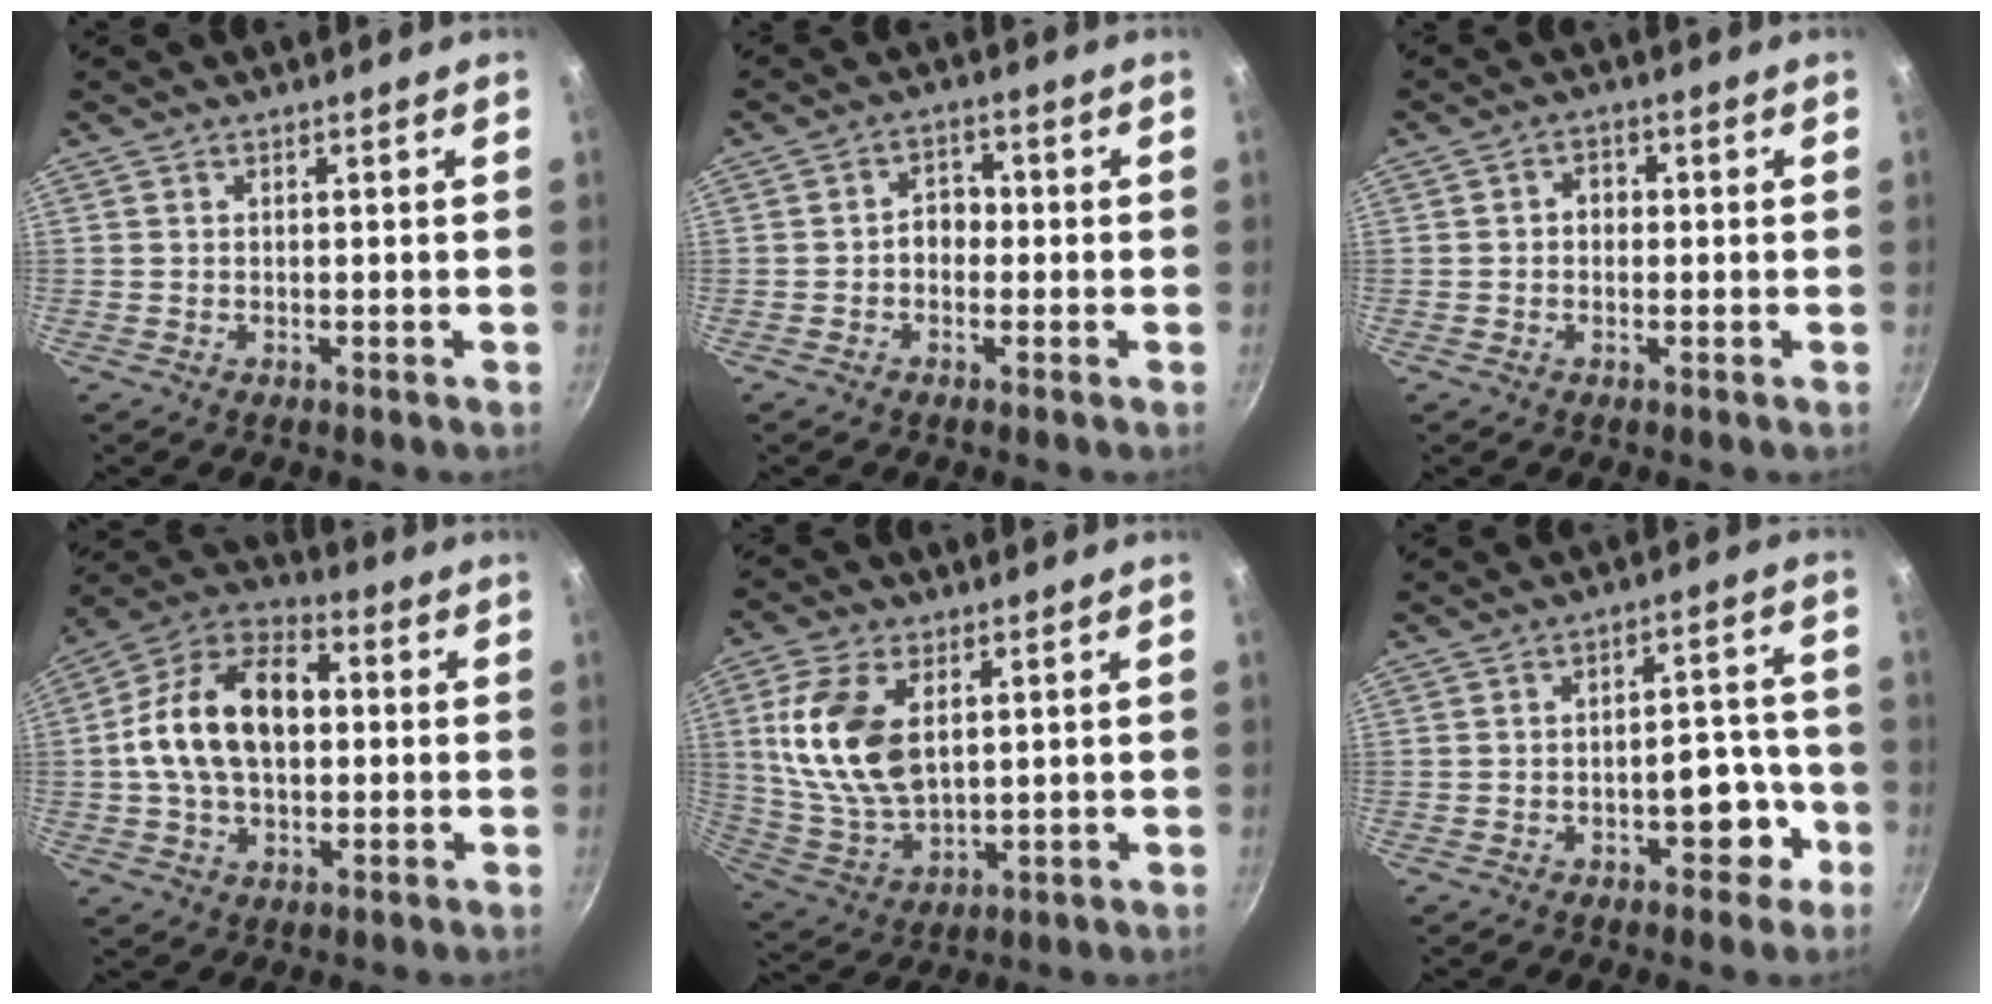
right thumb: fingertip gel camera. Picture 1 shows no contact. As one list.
[{"total": 3.9, "force": [-0.7, 3.1, 2.3], "torque": [-0.007, 0.016, -0.018]}, {"total": 2.9, "force": [0.0, 2.5, 1.6], "torque": [-0.008, 0.009, -0.003]}, {"total": 17.6, "force": [1.1, 11.5, 13.4], "torque": [-0.209, 0.032, 0.002]}, {"total": 15.3, "force": [3.7, 9.0, 11.8], "torque": [-0.216, -0.016, 0.084]}, {"total": 8.1, "force": [-3.5, 4.5, 5.7], "torque": [-0.031, 0.044, -0.037]}]